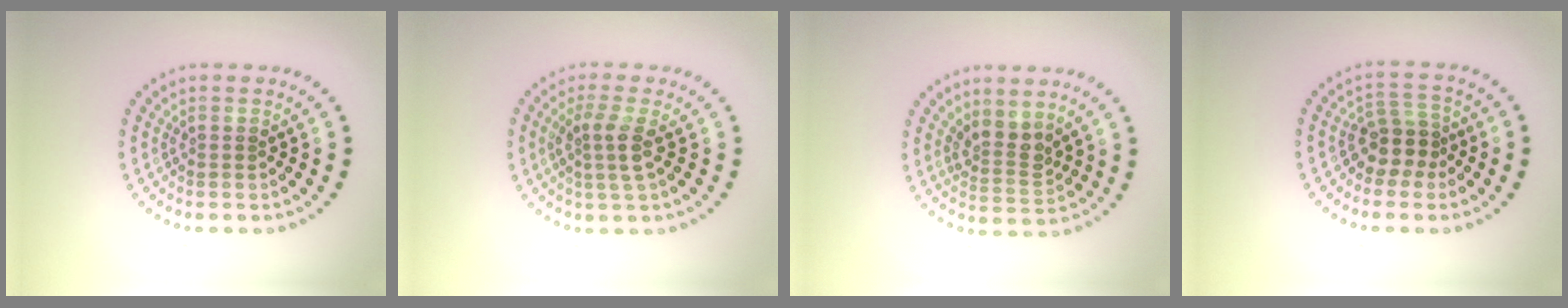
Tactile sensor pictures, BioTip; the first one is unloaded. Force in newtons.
{"total": 2.5, "press": 2.0, "slide": 1.5}
{"total": 2.7, "press": 2.0, "slide": 1.8}
{"total": 2.8, "press": 2.3, "slide": 1.6}